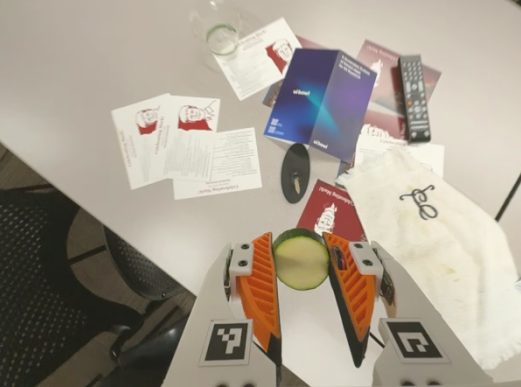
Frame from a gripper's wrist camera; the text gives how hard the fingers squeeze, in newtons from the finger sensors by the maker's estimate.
{"total": 10.7, "left": 10.6, "right": 10.9}